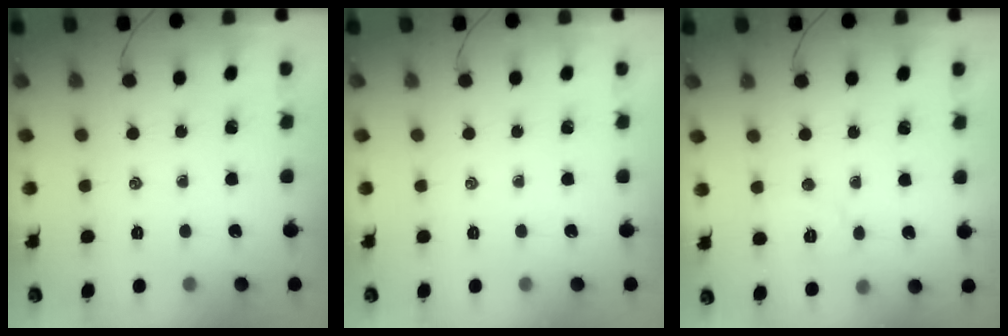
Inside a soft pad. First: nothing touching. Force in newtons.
{"total": 0.0}
{"total": 5.2, "press": 5.1, "slide": 0.9}